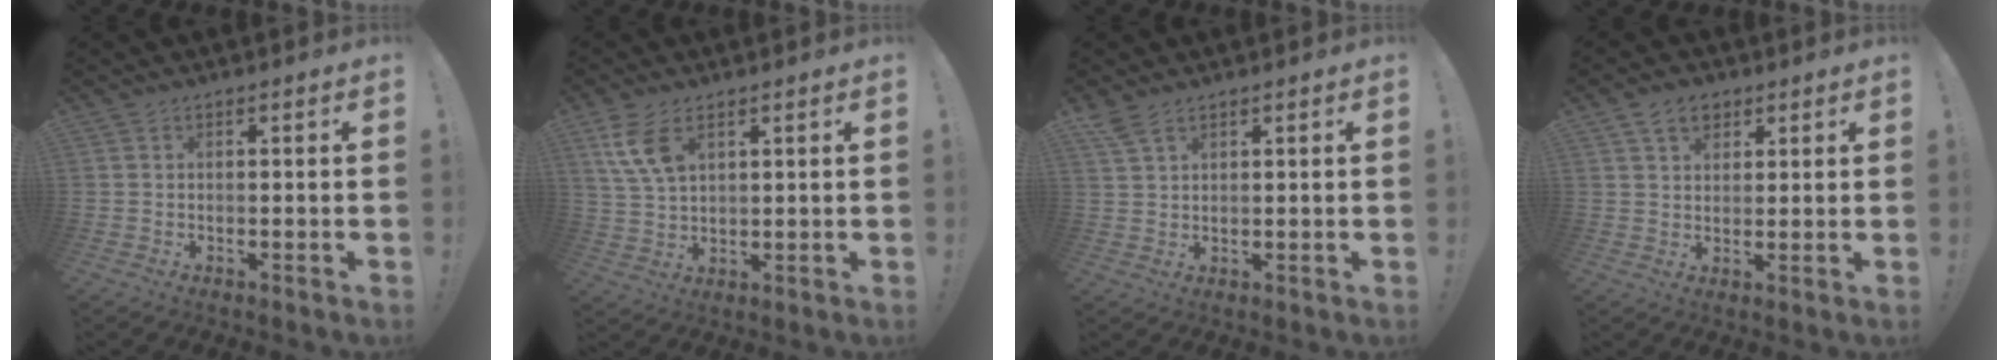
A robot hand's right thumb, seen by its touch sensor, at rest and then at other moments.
{"total": 8.9, "force": [4.5, 4.9, 5.9], "torque": [-0.117, -0.016, 0.086]}
{"total": 4.1, "force": [2.9, 1.8, 2.3], "torque": [-0.046, -0.011, 0.056]}
{"total": 6.8, "force": [3.7, 4.9, 3.0], "torque": [-0.045, -0.008, 0.070]}